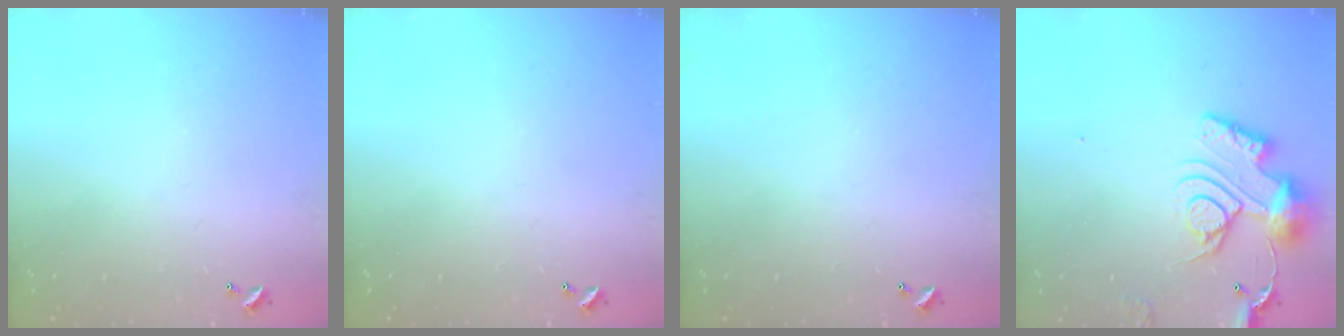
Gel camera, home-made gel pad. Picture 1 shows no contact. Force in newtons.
{"total": 0.0}
{"total": 0.0}
{"total": 13.9, "press": 13.8, "slide": 1.6}